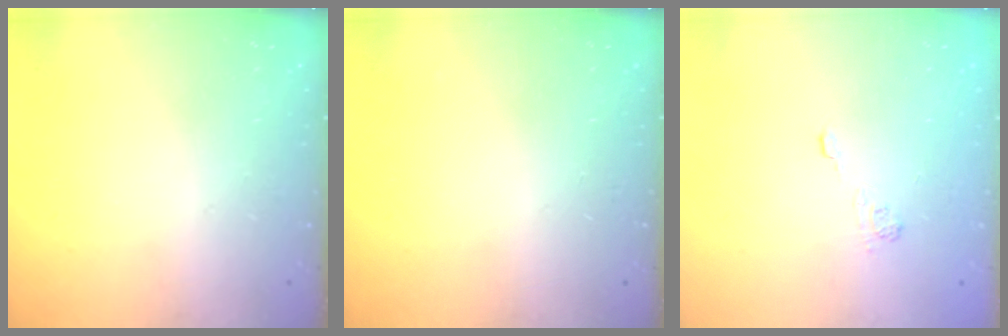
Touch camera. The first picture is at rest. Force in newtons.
{"total": 0.0}
{"total": 2.3, "press": 1.8, "slide": 1.3}